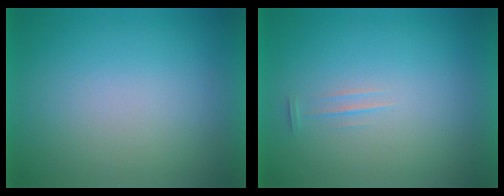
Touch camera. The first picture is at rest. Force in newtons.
{"total": 1.1}